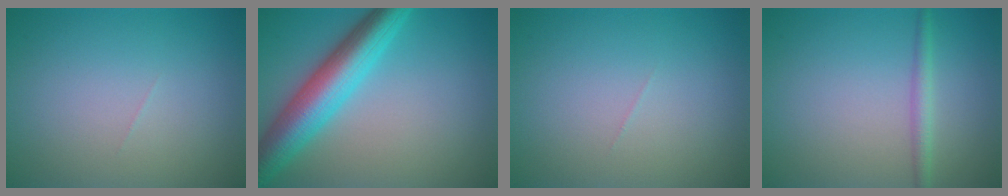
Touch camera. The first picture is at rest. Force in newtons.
{"total": 7.4, "press": 7.4, "slide": 0.3}
{"total": 0.0}
{"total": 1.7, "press": 1.7, "slide": 0.1}